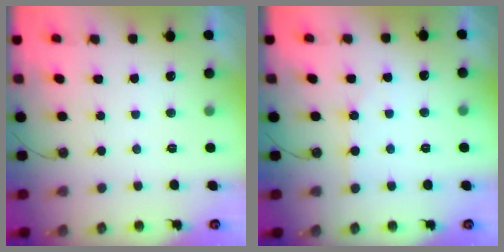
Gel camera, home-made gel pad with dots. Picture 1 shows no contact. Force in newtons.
{"total": 2.9, "press": 2.8, "slide": 0.5}